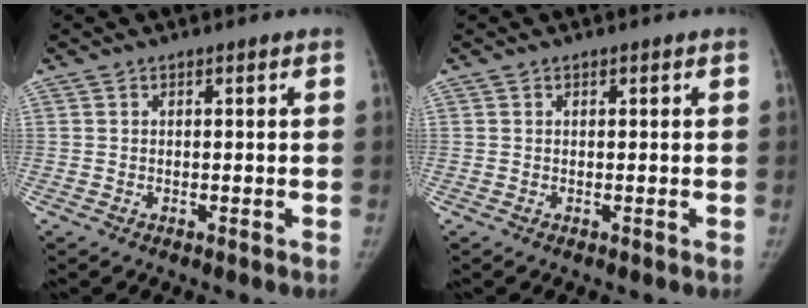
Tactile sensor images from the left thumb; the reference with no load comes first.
{"total": 0.0}